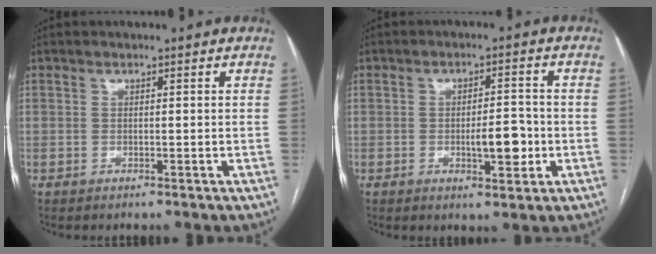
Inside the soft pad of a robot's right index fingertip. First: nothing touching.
{"total": 5.6, "force": [-1.3, 1.8, 5.2], "torque": [-0.077, 0.000, -0.015]}